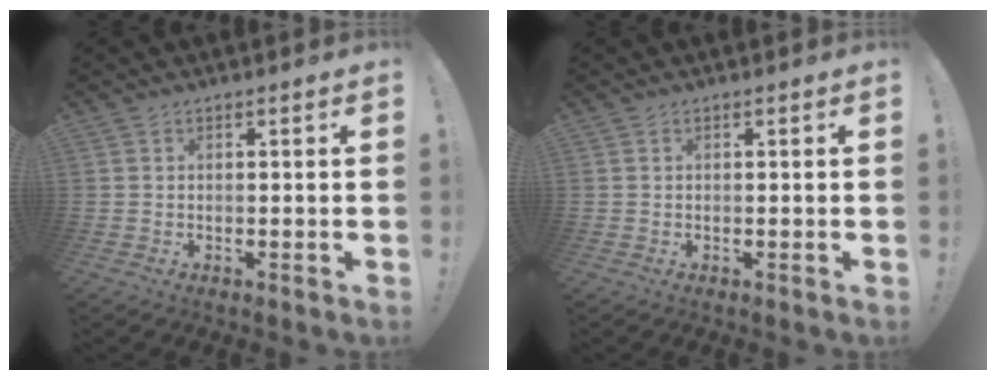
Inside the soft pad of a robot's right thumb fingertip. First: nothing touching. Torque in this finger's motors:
{"motor_torque": [0.08, 0.01, 0.19, 0.00, 0.12]}